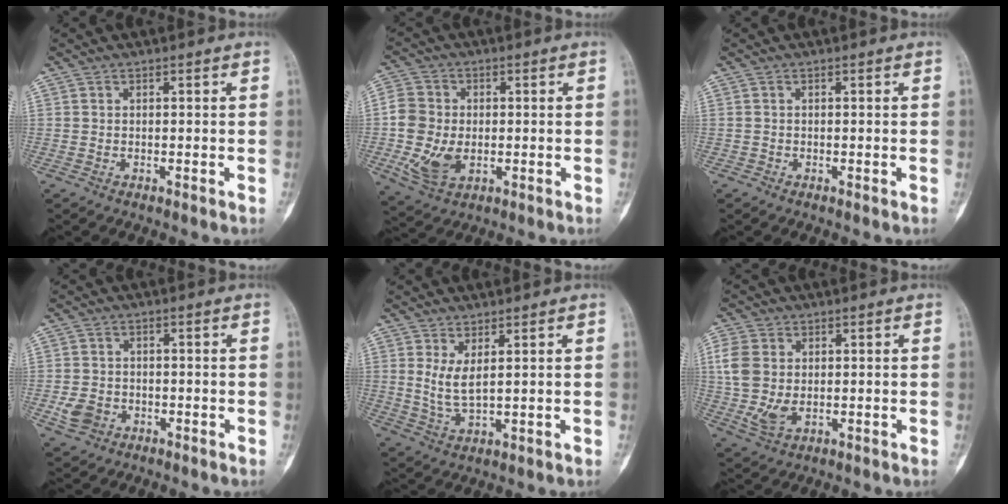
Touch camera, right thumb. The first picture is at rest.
{"total": 9.7, "force": [-1.1, 6.9, 6.7], "torque": [-0.128, 0.001, -0.019]}
{"total": 0.0}
{"total": 4.1, "force": [-1.2, 3.4, 1.8], "torque": [-0.024, 0.005, -0.016]}
{"total": 4.6, "force": [1.5, 1.5, 4.1], "torque": [-0.081, -0.019, 0.040]}
{"total": 8.3, "force": [0.9, 5.8, 5.9], "torque": [-0.126, -0.002, 0.023]}